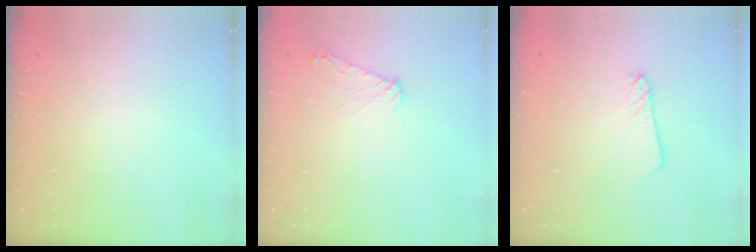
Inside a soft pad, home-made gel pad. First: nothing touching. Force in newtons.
{"total": 6.6, "press": 6.6, "slide": 0.9}
{"total": 2.2, "press": 2.2, "slide": 0.1}